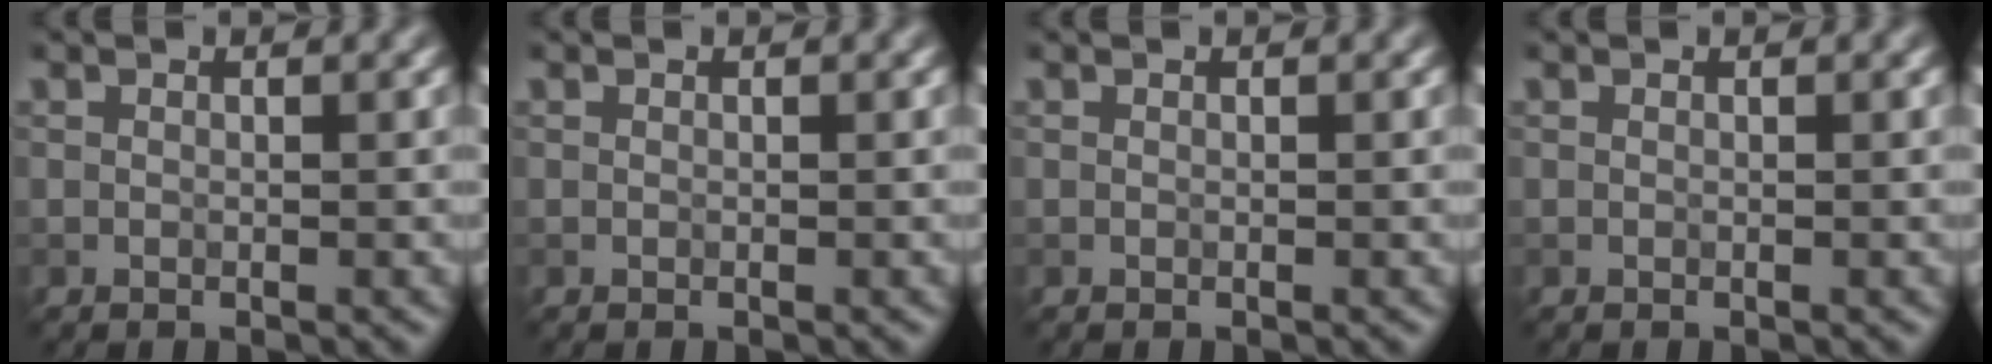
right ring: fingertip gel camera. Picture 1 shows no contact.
{"total": 0.0}
{"total": 0.0}
{"total": 0.0}